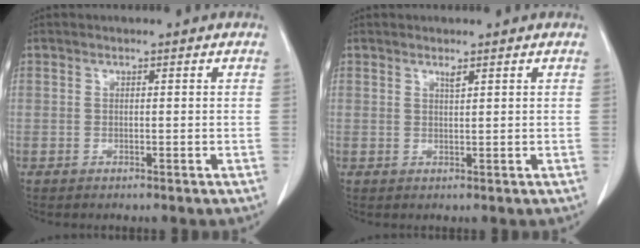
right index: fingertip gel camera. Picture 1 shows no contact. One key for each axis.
{"total": 0.8, "fx": 0.7, "fy": -0.1, "fz": 0.5, "tx": -0.012, "ty": -0.005, "tz": 0.013}